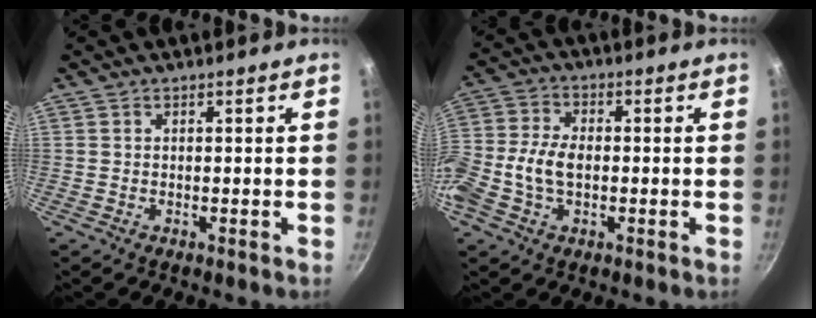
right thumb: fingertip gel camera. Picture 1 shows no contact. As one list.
[{"total": 9.7, "force": [-1.7, 6.1, 7.4], "torque": [-0.155, 0.022, -0.047]}]